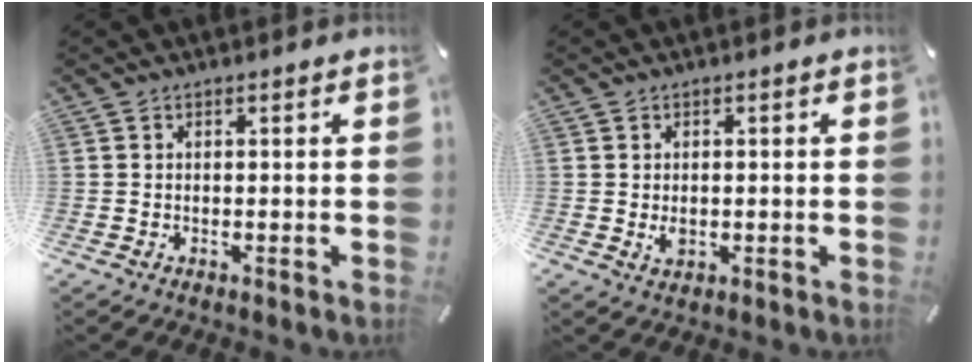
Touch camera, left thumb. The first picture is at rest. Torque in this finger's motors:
{"motor_torque": [0.17, 0.49, 0.30, -0.26, 0.00]}